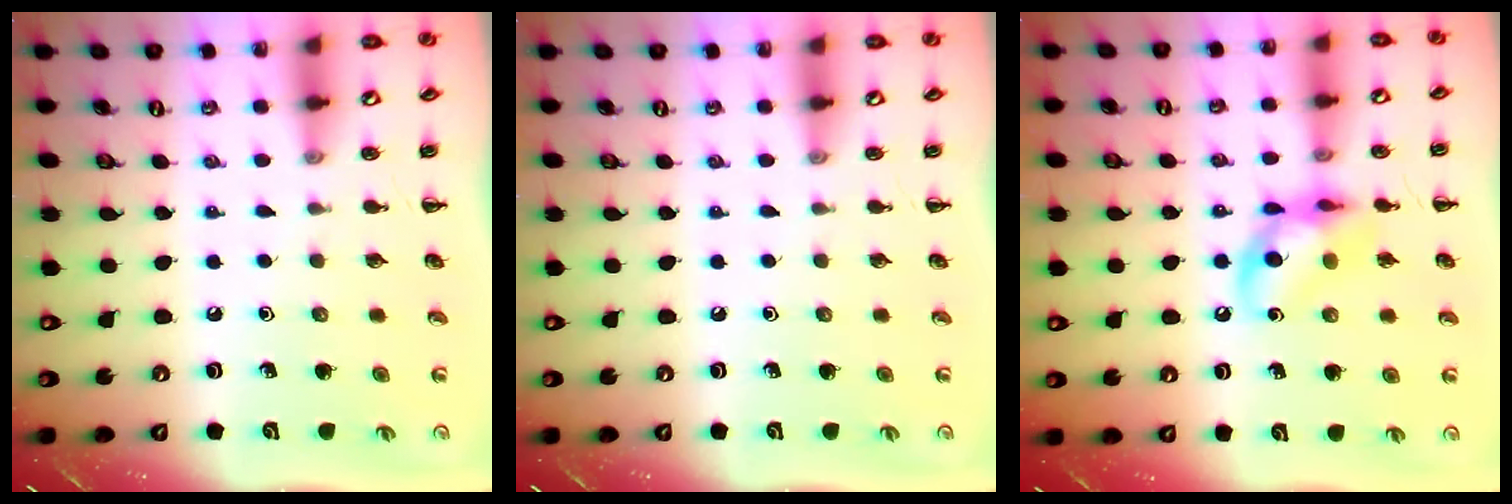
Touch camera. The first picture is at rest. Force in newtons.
{"total": 0.0}
{"total": 13.3, "press": 13.1, "slide": 2.5}